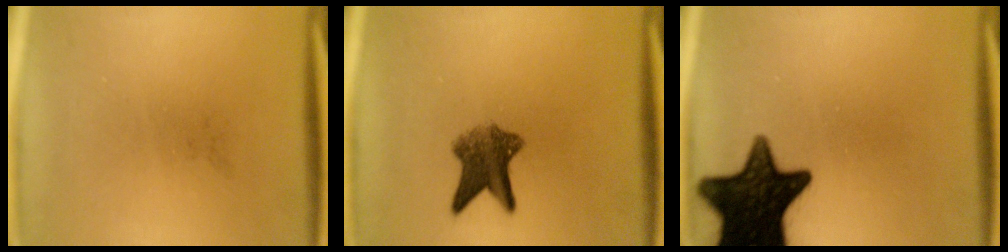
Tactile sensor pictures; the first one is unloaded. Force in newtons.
{"total": 6.5}
{"total": 16.5}